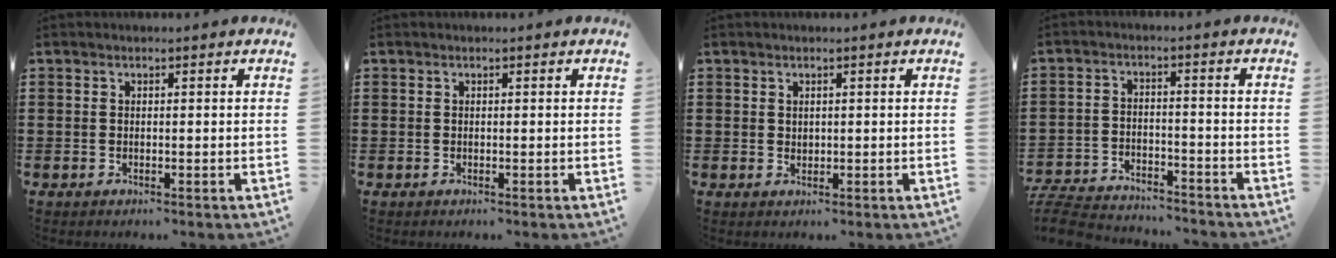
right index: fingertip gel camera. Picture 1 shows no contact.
{"total": 0.0}
{"total": 0.9, "force": [0.7, 0.5, 0.2], "torque": [-0.006, 0.002, 0.014]}
{"total": 5.9, "force": [-5.7, 0.8, 1.0], "torque": [-0.033, 0.004, -0.118]}